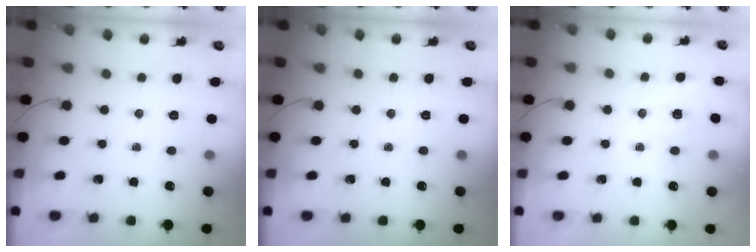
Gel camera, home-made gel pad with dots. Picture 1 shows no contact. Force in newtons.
{"total": 0.0}
{"total": 2.5, "press": 1.8, "slide": 1.7}